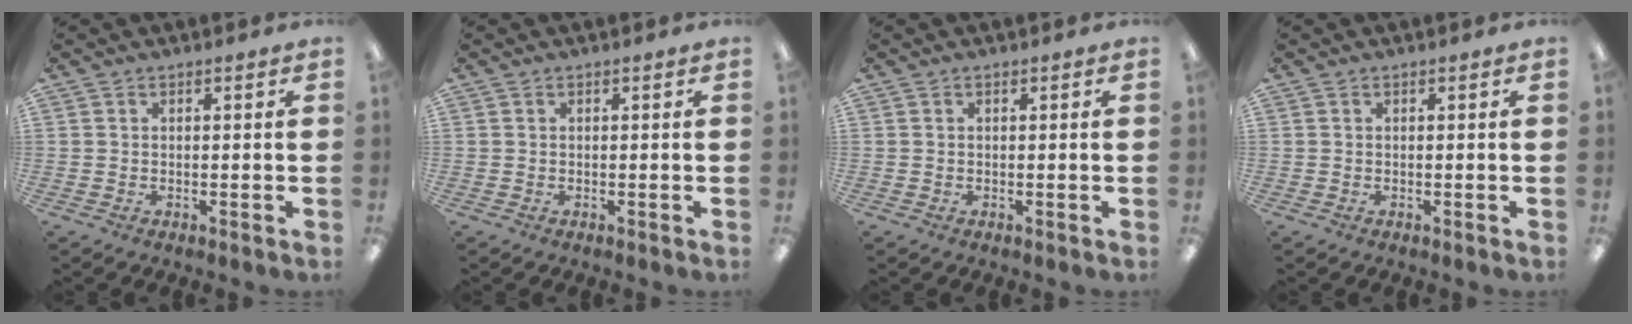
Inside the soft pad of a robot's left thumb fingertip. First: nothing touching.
{"total": 0.0}
{"total": 0.0}
{"total": 0.0}